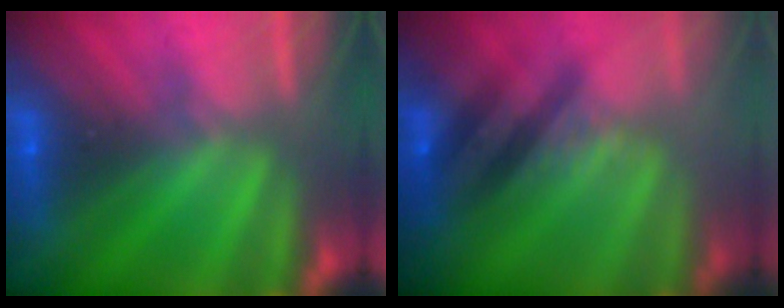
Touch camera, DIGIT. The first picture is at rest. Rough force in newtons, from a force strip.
{"total": 2.5}